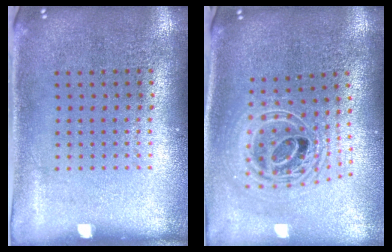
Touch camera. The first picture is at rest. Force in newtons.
{"total": 2.4, "press": 1.8, "slide": 1.6}